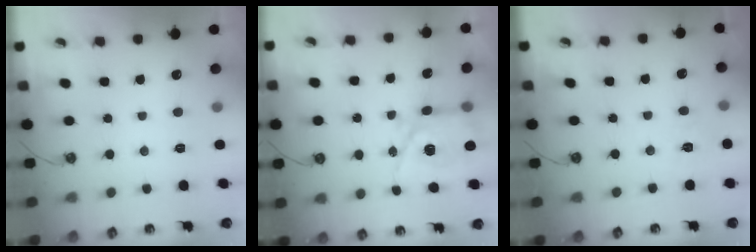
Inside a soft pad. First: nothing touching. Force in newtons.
{"total": 8.9, "press": 8.9, "slide": 0.8}
{"total": 5.2, "press": 5.1, "slide": 0.6}